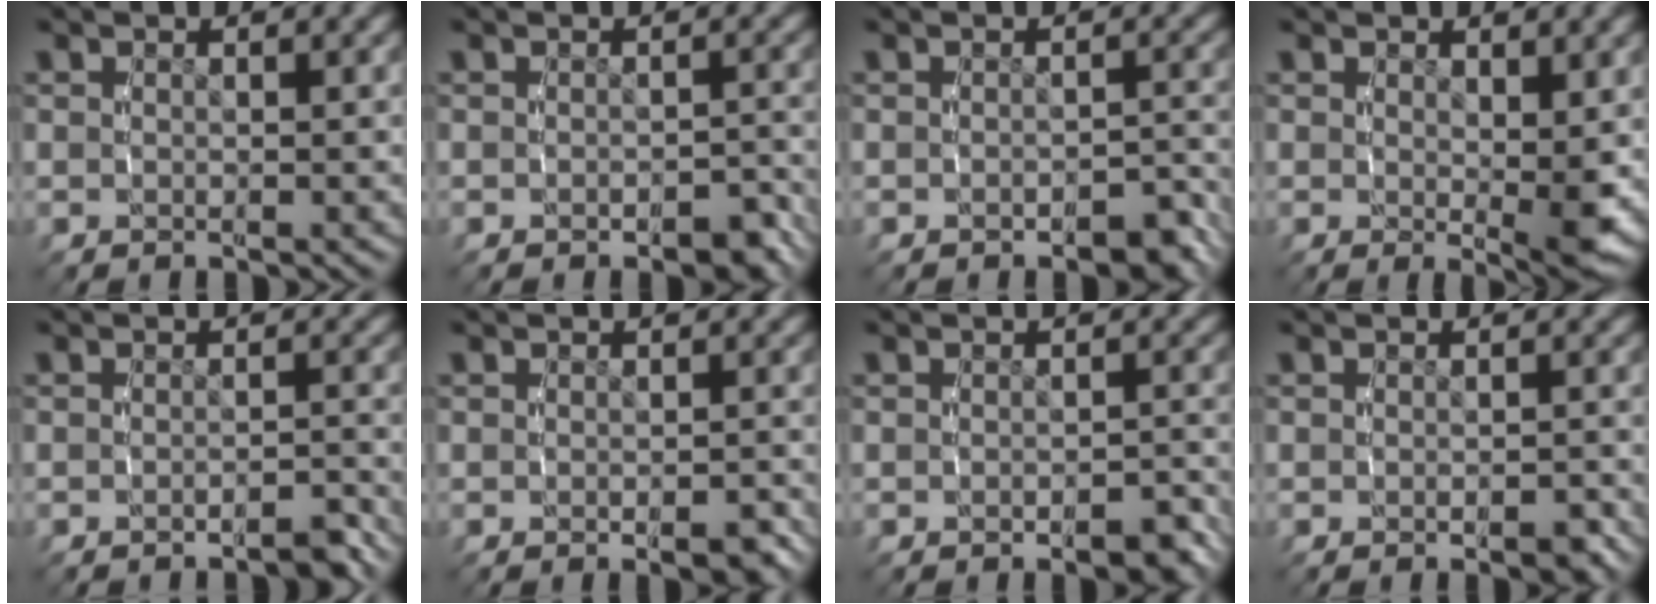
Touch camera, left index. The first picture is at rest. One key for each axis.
{"total": 1.5, "fx": -1.4, "fy": 0.4, "fz": 0.6, "tx": -0.011, "ty": 0.003, "tz": -0.027}
{"total": 1.9, "fx": -1.8, "fy": 0.5, "fz": 0.7, "tx": -0.010, "ty": 0.005, "tz": -0.034}
{"total": 2.2, "fx": 0.6, "fy": 0.1, "fz": 2.1, "tx": -0.021, "ty": -0.011, "tz": 0.010}
{"total": 1.7, "fx": -1.6, "fy": 0.2, "fz": 0.4, "tx": -0.009, "ty": 0.008, "tz": -0.036}
{"total": 1.4, "fx": -0.9, "fy": 0.4, "fz": 0.9, "tx": -0.015, "ty": -0.004, "tz": -0.017}
{"total": 1.8, "fx": -1.4, "fy": 0.7, "fz": 0.9, "tx": -0.017, "ty": 0.000, "tz": -0.026}
{"total": 1.0, "fx": -0.8, "fy": 0.3, "fz": 0.5, "tx": -0.009, "ty": -0.001, "tz": -0.016}